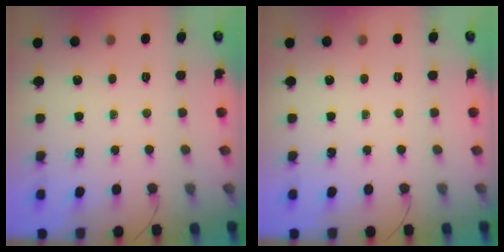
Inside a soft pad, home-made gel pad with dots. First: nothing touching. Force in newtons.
{"total": 0.0}